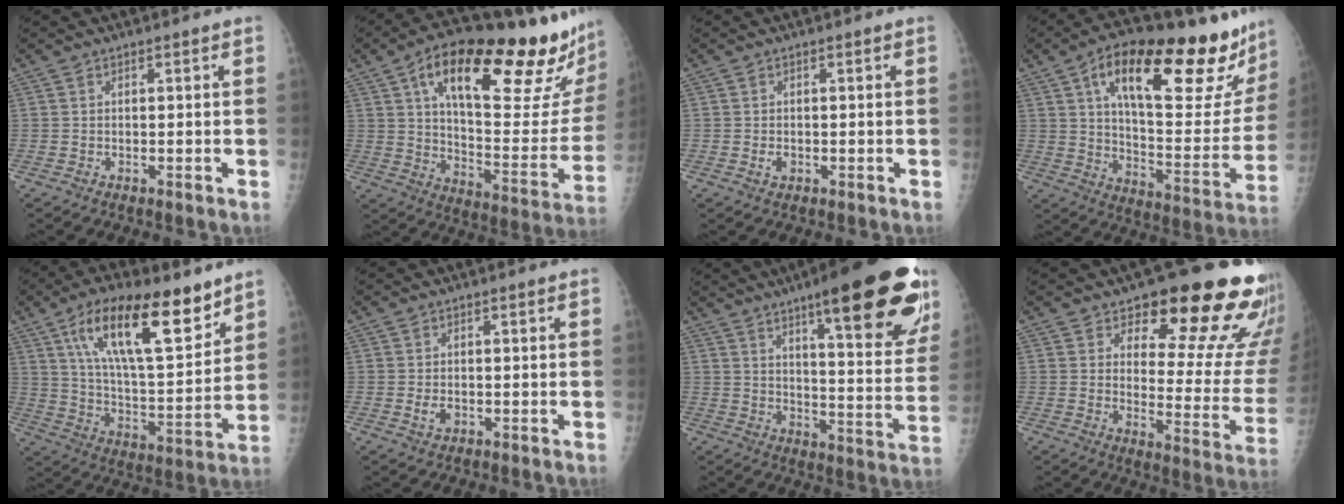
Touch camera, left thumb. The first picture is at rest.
{"total": 31.1, "force": [18.8, 8.5, 23.2], "torque": [-0.311, -0.049, 0.283]}
{"total": 1.2, "force": [-0.2, 0.9, 0.8], "torque": [-0.011, -0.001, -0.001]}
{"total": 29.3, "force": [17.7, 9.2, 21.5], "torque": [-0.282, -0.047, 0.267]}
{"total": 21.6, "force": [12.4, 7.6, 15.9], "torque": [-0.233, -0.055, 0.219]}
{"total": 1.8, "force": [-0.2, 1.2, 1.3], "torque": [-0.022, -0.002, -0.002]}
{"total": 26.0, "force": [15.7, 5.7, 20.0], "torque": [-0.242, -0.064, 0.215]}
{"total": 20.6, "force": [14.8, 7.0, 12.5], "torque": [-0.110, -0.102, 0.183]}